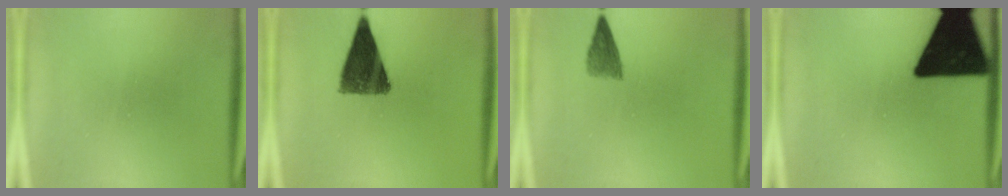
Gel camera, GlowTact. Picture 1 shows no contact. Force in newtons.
{"total": 11.1}
{"total": 3.0}
{"total": 18.7}